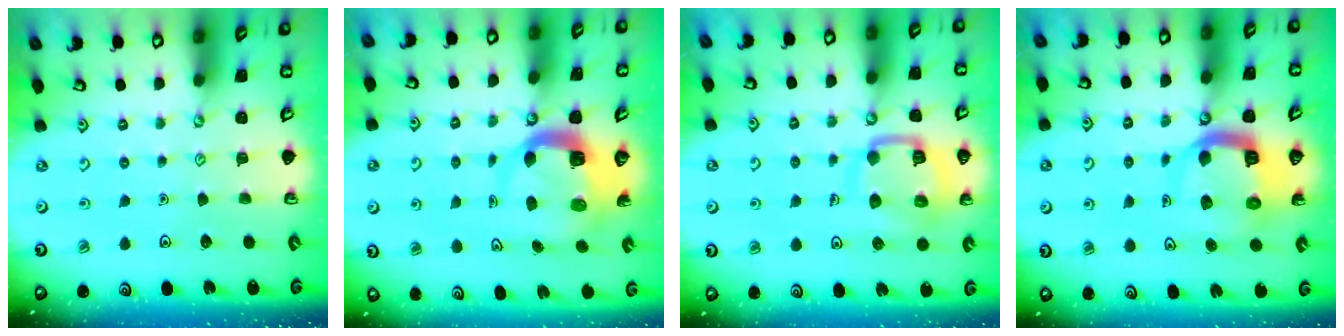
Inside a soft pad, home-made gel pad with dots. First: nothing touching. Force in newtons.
{"total": 7.2, "press": 7.1, "slide": 1.1}
{"total": 12.6, "press": 12.5, "slide": 1.4}
{"total": 9.2, "press": 9.2, "slide": 1.0}